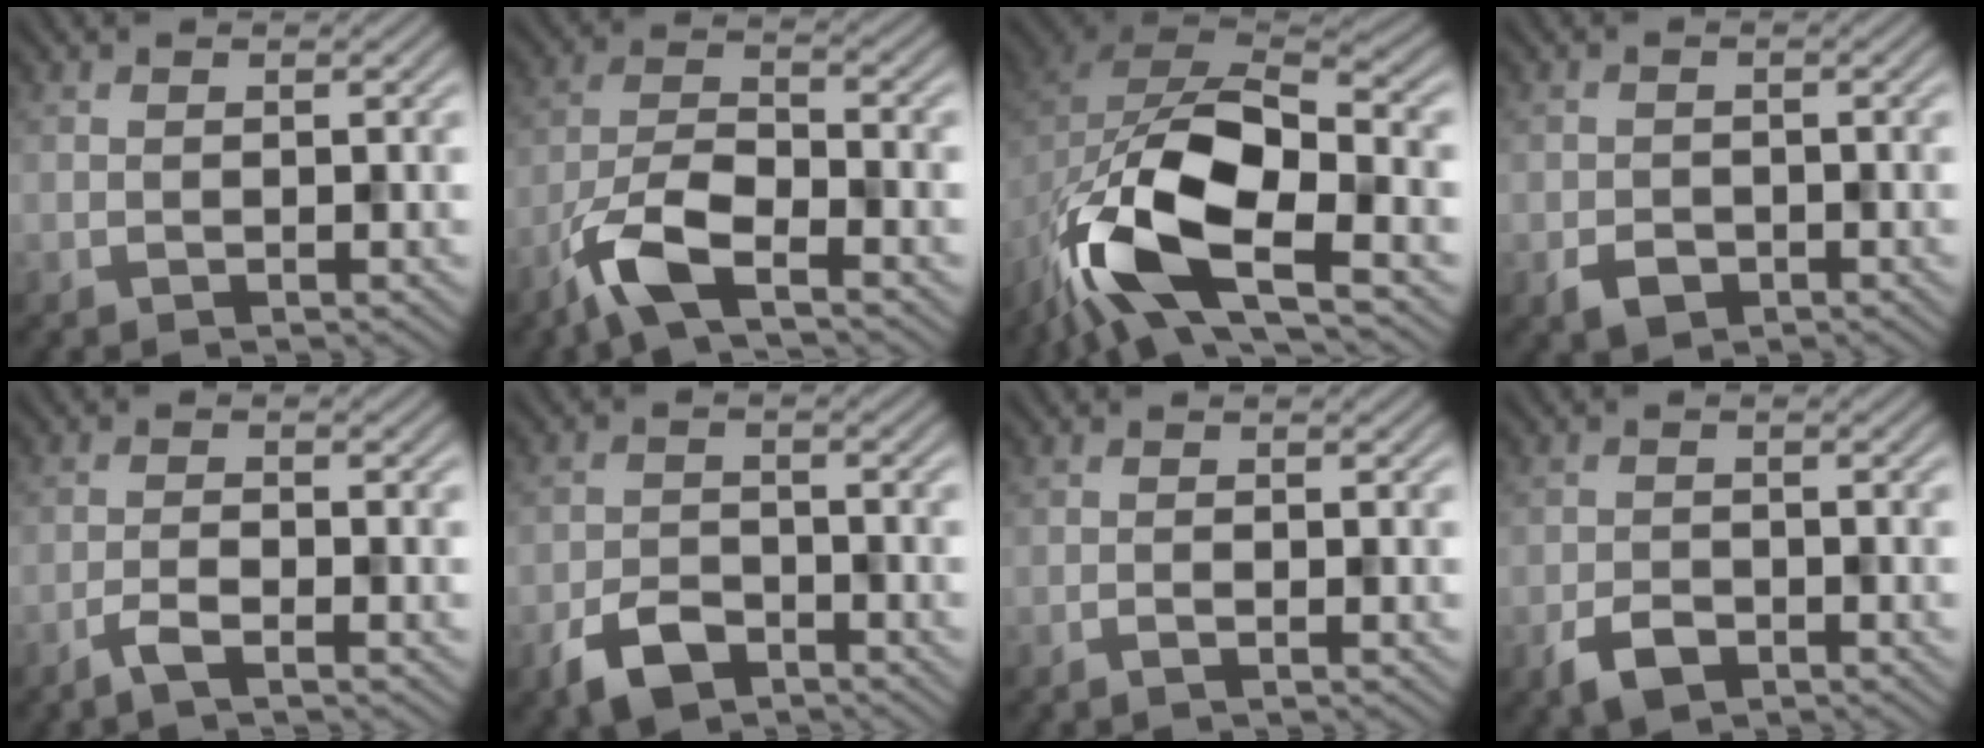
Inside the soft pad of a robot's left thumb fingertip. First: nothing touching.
{"total": 7.4, "force": [-4.8, 2.2, 5.1], "torque": [-0.107, 0.002, -0.109]}
{"total": 14.6, "force": [-6.2, 7.6, 10.8], "torque": [-0.230, -0.032, -0.118]}
{"total": 2.2, "force": [-1.2, 1.6, 1.0], "torque": [-0.020, -0.004, -0.025]}
{"total": 2.4, "force": [-1.7, 0.4, 1.6], "torque": [-0.037, 0.004, -0.040]}
{"total": 4.7, "force": [-3.2, 2.5, 2.4], "torque": [-0.048, -0.005, -0.069]}
{"total": 0.6, "force": [-0.4, 0.0, 0.4], "torque": [-0.009, 0.003, -0.008]}
{"total": 3.2, "force": [-2.0, 1.8, 1.7], "torque": [-0.035, -0.004, -0.043]}